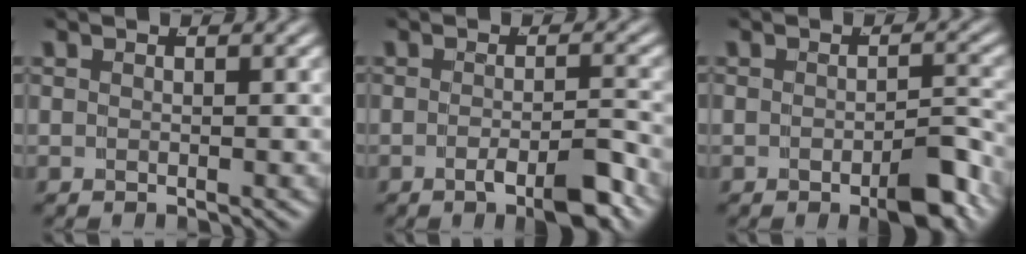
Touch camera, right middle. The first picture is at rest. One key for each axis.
{"total": 3.9, "fx": -2.5, "fy": 0.6, "fz": 2.9, "tx": -0.039, "ty": -0.002, "tz": -0.043}
{"total": 3.6, "fx": -2.0, "fy": 1.1, "fz": 2.8, "tx": -0.035, "ty": -0.002, "tz": -0.034}